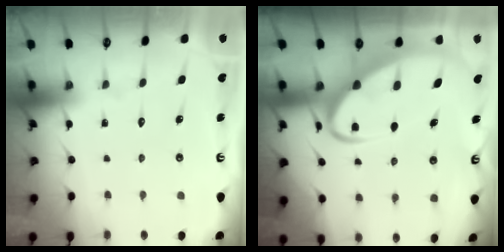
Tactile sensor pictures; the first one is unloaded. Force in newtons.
{"total": 8.1, "press": 8.0, "slide": 0.9}